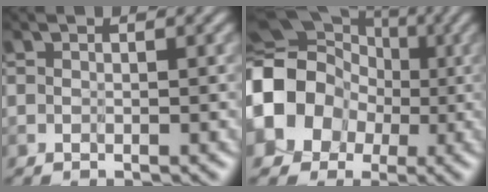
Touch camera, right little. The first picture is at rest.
{"total": 9.5, "force": [-1.4, 8.5, 4.0], "torque": [-0.089, -0.020, -0.054]}